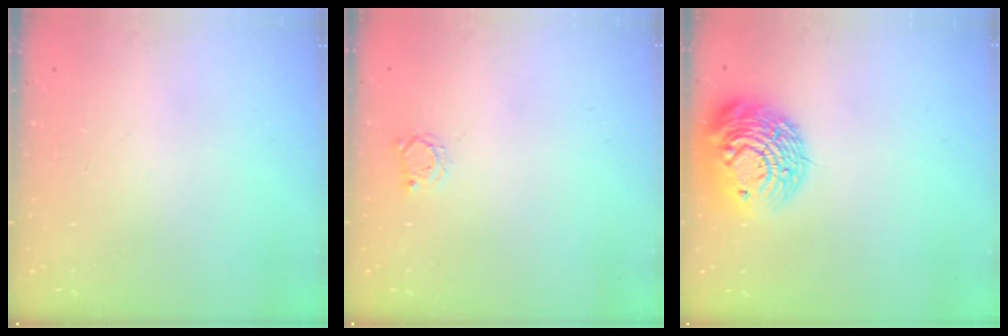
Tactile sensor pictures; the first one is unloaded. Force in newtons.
{"total": 2.8, "press": 2.7, "slide": 0.4}
{"total": 16.9, "press": 16.8, "slide": 1.4}